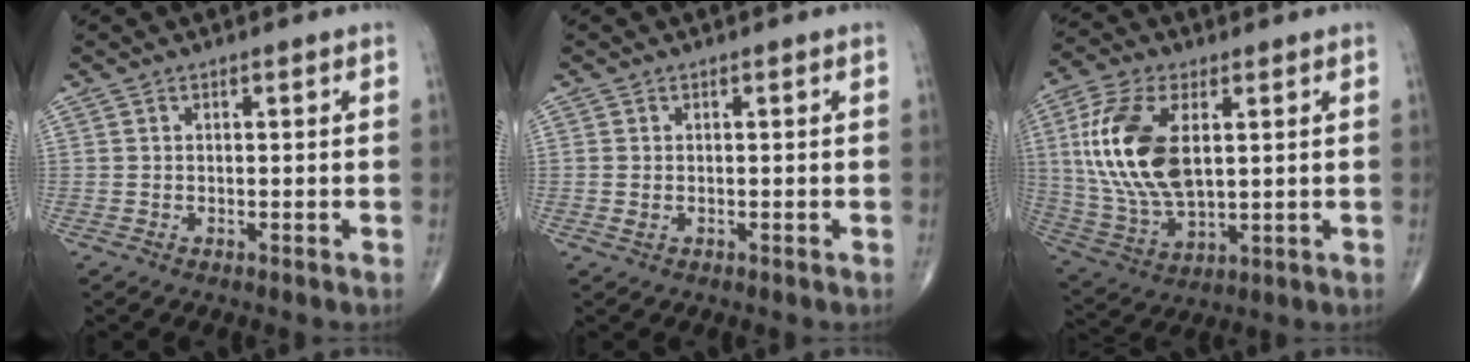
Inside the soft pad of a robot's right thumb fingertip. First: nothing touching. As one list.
[{"total": 0.8, "force": [-0.1, 0.6, 0.5], "torque": [-0.010, 0.001, -0.001]}, {"total": 17.8, "force": [3.4, 9.4, 14.8], "torque": [-0.309, -0.010, 0.072]}]